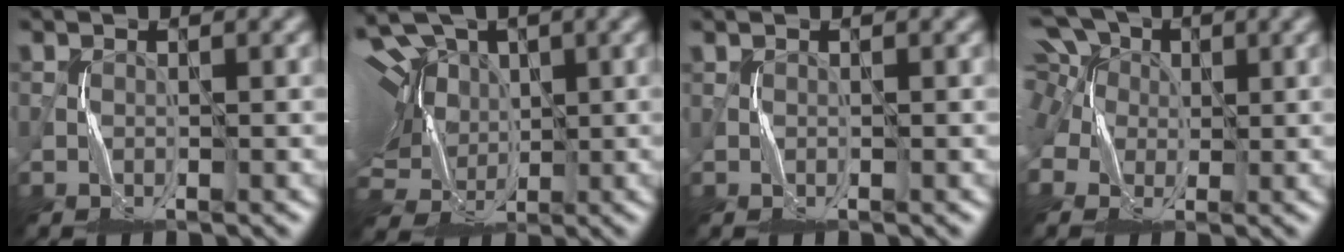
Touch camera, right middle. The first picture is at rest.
{"total": 16.6, "force": [4.4, 11.3, 11.4], "torque": [-0.209, 0.044, 0.031]}
{"total": 0.0}
{"total": 9.5, "force": [3.5, 7.0, 5.4], "torque": [-0.113, 0.037, 0.018]}